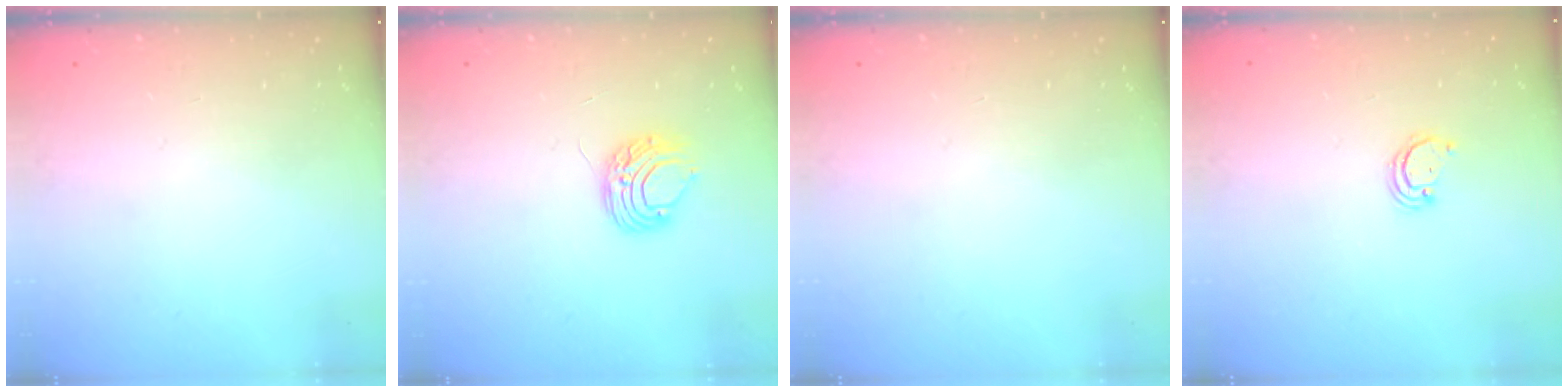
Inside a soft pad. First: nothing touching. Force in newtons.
{"total": 7.5, "press": 7.4, "slide": 0.7}
{"total": 0.0}
{"total": 2.2, "press": 2.2, "slide": 0.2}